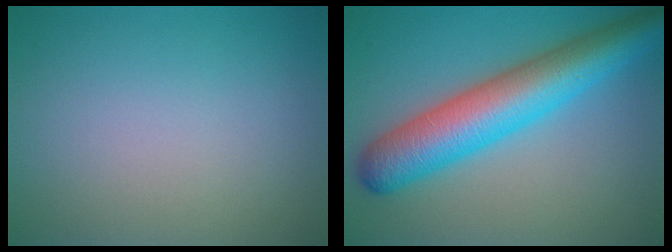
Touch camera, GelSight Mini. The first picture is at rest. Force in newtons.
{"total": 9.0, "press": 9.0, "slide": 0.2}